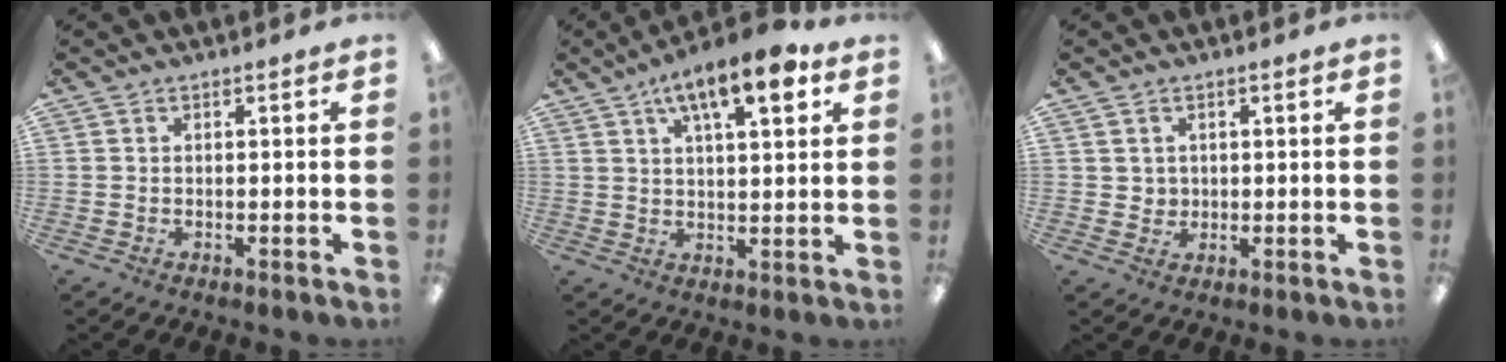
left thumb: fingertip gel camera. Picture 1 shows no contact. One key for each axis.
{"total": 11.4, "fx": 6.3, "fy": 3.9, "fz": 8.6, "tx": -0.127, "ty": -0.025, "tz": 0.104}
{"total": 2.6, "fx": 1.1, "fy": 2.3, "fz": 0.1, "tx": 0.000, "ty": 0.001, "tz": 0.019}